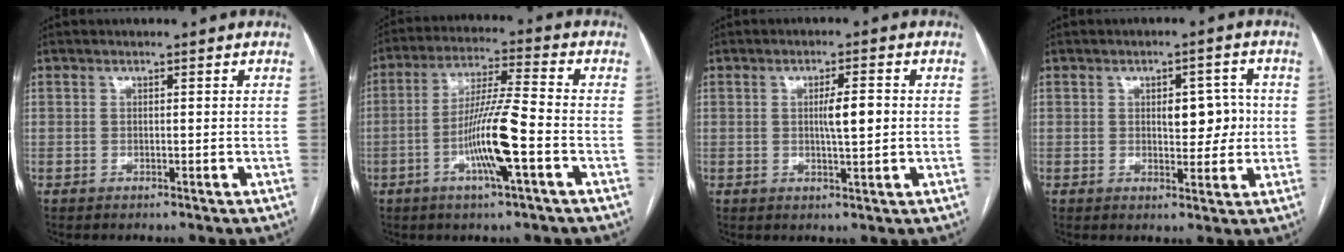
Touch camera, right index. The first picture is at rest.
{"total": 10.9, "force": [-3.6, 0.0, 10.3], "torque": [-0.199, -0.003, -0.069]}
{"total": 4.3, "force": [0.3, 0.5, 4.3], "torque": [-0.070, 0.002, 0.005]}
{"total": 5.5, "force": [0.6, 2.8, 4.7], "torque": [-0.053, 0.011, 0.012]}